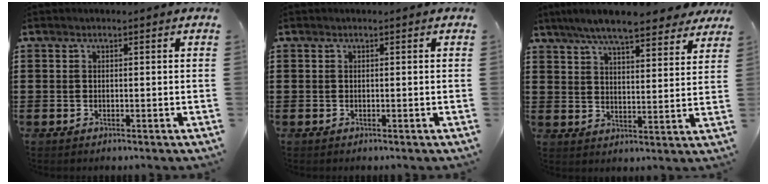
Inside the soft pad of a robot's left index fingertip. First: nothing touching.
{"total": 0.0}
{"total": 8.1, "force": [7.2, 0.7, 3.7], "torque": [-0.096, -0.022, 0.129]}